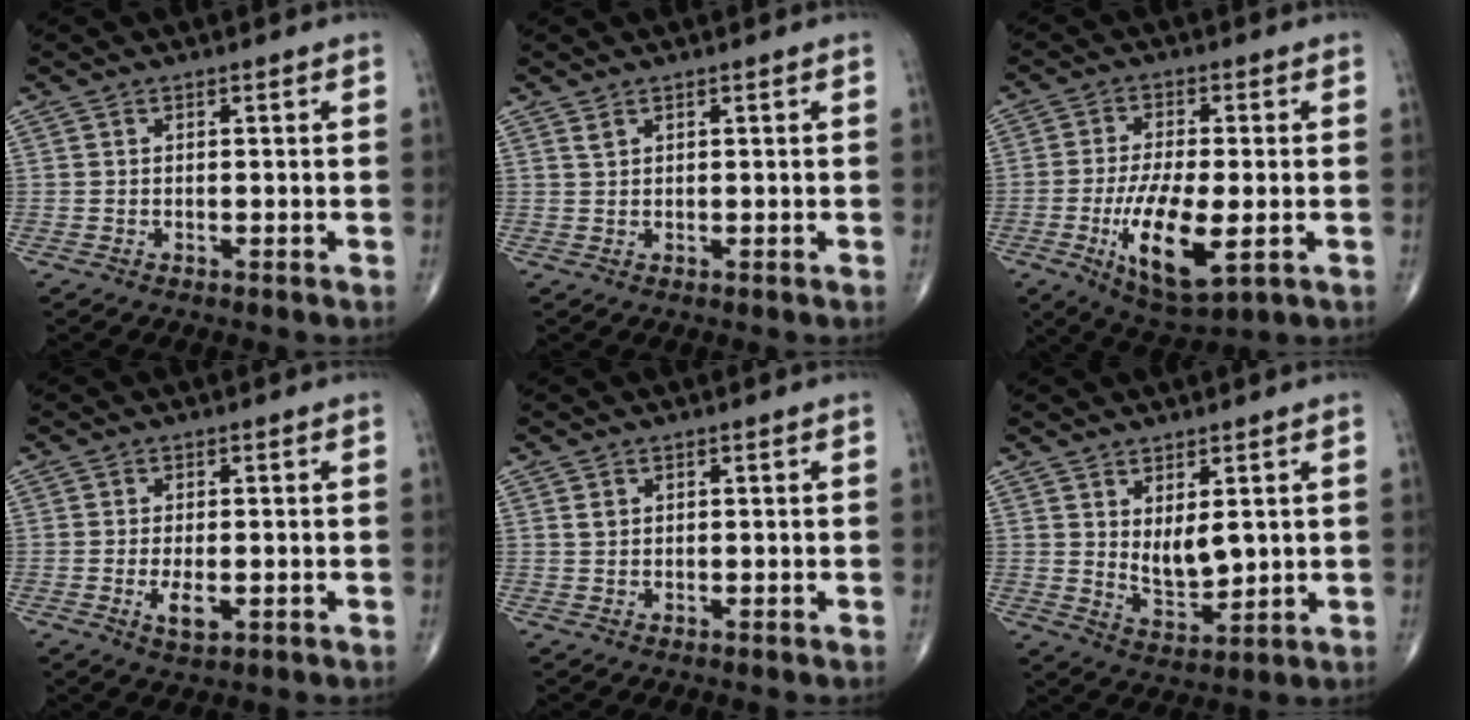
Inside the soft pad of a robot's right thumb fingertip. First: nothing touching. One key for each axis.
{"total": 0.8, "fx": 0.7, "fy": 0.3, "fz": 0.4, "tx": -0.008, "ty": 0.001, "tz": 0.015}
{"total": 13.1, "fx": -3.4, "fy": 4.5, "fz": 11.8, "tx": -0.217, "ty": -0.013, "tz": -0.052}
{"total": 3.9, "fx": -0.9, "fy": 1.7, "fz": 3.3, "tx": -0.061, "ty": -0.006, "tz": -0.015}
{"total": 1.1, "fx": 0.5, "fy": 0.8, "fz": 0.5, "tx": -0.006, "ty": 0.000, "tz": 0.009}
{"total": 6.8, "fx": 1.6, "fy": 3.3, "fz": 5.8, "tx": -0.084, "ty": -0.027, "tz": 0.041}